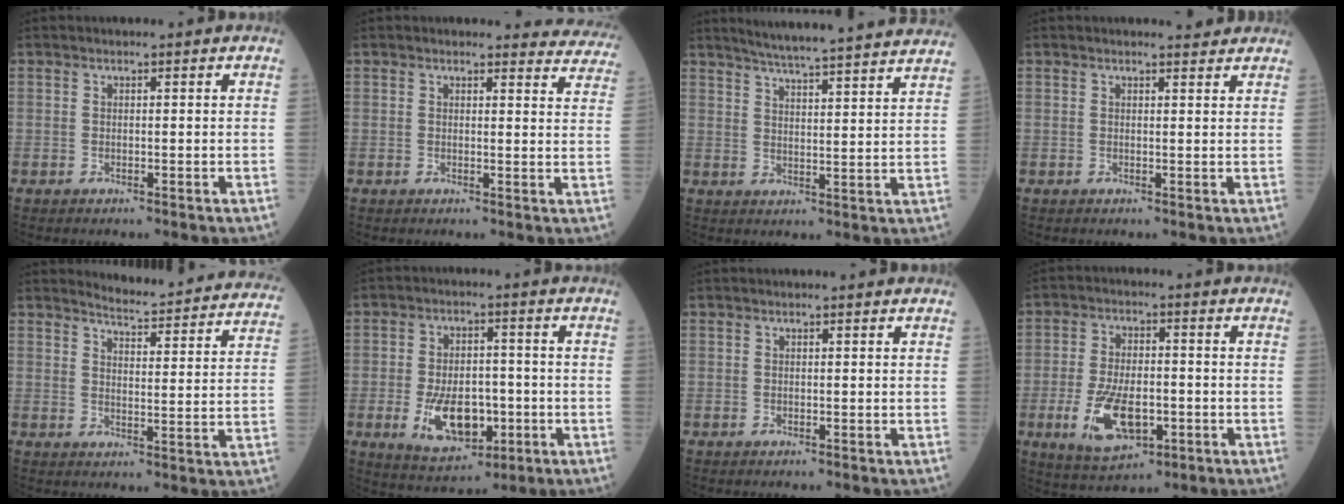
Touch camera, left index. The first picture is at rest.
{"total": 8.0, "force": [7.7, 1.9, -0.3], "torque": [0.048, -0.035, 0.042]}
{"total": 21.8, "force": [20.2, -0.5, 8.2], "torque": [-0.126, -0.024, 0.256]}
{"total": 1.9, "force": [1.9, 0.3, 0.2], "torque": [-0.006, -0.003, 0.019]}
{"total": 16.9, "force": [16.4, 2.6, 3.4], "torque": [-0.028, -0.060, 0.177]}
{"total": 10.0, "force": [-2.9, 5.5, 7.9], "torque": [-0.144, -0.002, -0.040]}
{"total": 0.0}
{"total": 10.1, "force": [-3.3, 4.7, 8.3], "torque": [-0.169, -0.004, -0.052]}